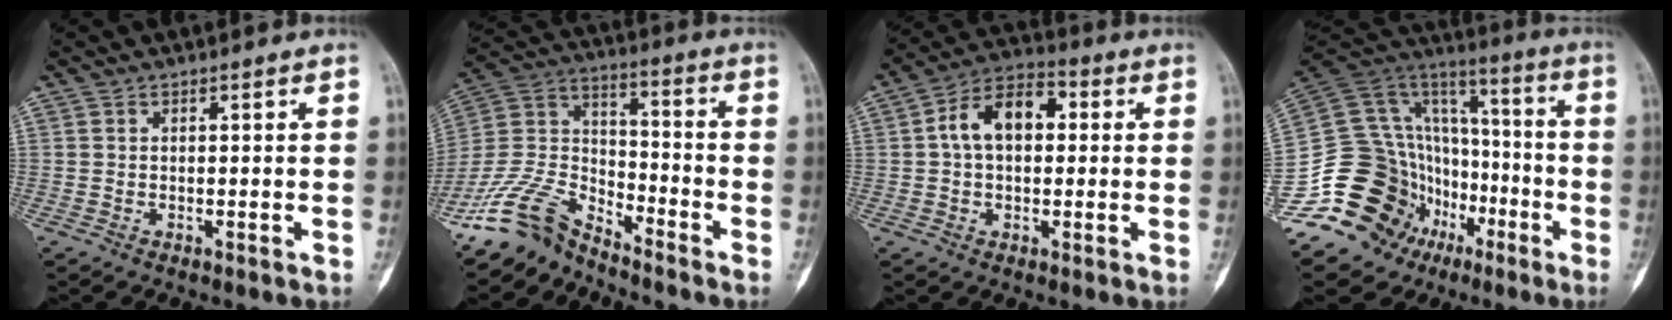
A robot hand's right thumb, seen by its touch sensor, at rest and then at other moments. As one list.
[{"total": 11.8, "force": [-10.4, 4.5, 3.1], "torque": [-0.057, 0.087, -0.218]}, {"total": 10.9, "force": [1.4, 6.9, 8.2], "torque": [-0.130, 0.030, 0.016]}, {"total": 25.5, "force": [-10.7, 20.9, 10.2], "torque": [-0.148, 0.151, -0.170]}]